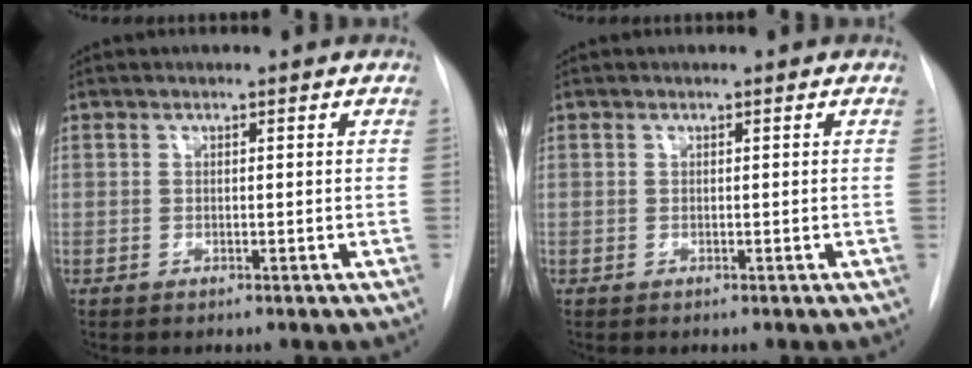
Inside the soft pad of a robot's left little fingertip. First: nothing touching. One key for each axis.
{"total": 0.0}